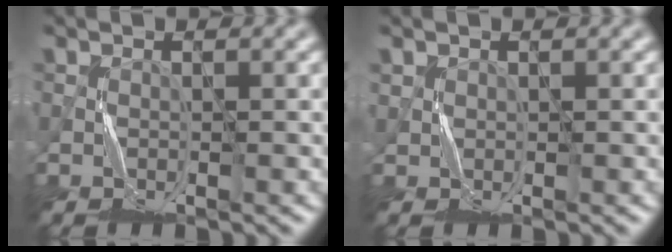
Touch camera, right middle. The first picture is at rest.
{"total": 0.7, "force": [0.4, 0.6, 0.0], "torque": [-0.004, 0.001, 0.011]}